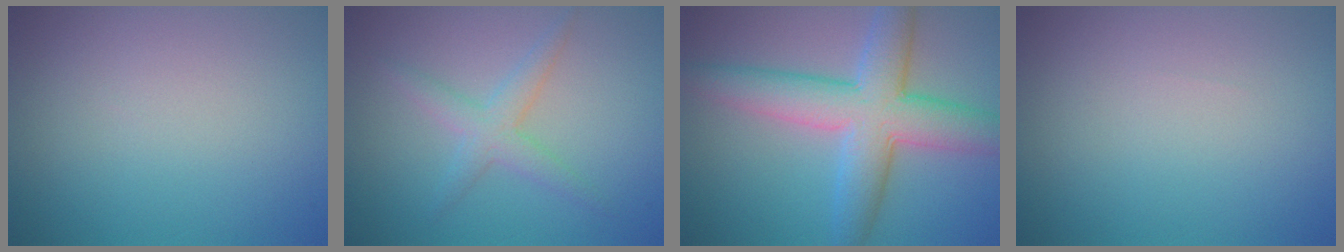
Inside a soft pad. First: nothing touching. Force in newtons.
{"total": 2.4, "press": 2.4, "slide": 0.1}
{"total": 7.4, "press": 7.4, "slide": 0.1}
{"total": 0.0}